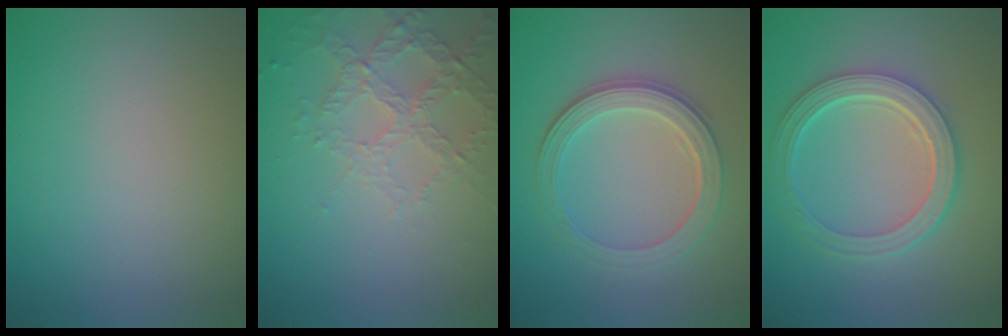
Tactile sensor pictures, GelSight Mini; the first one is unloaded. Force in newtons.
{"total": 3.2, "press": 2.9, "slide": 1.4}
{"total": 4.0, "press": 3.4, "slide": 2.1}
{"total": 4.9, "press": 3.9, "slide": 3.0}